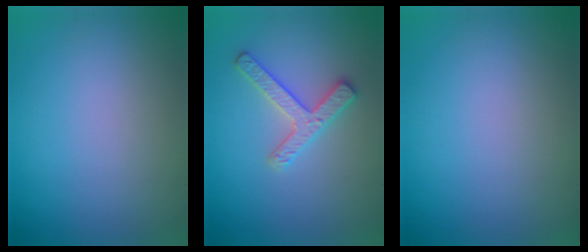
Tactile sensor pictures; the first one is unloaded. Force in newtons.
{"total": 2.7, "press": 2.7, "slide": 0.3}
{"total": 0.0}